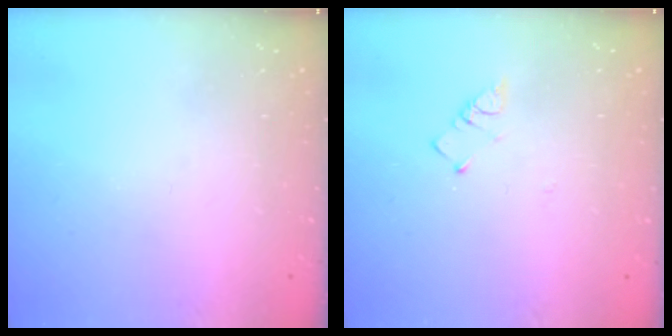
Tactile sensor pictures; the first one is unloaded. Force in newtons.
{"total": 2.6, "press": 2.6, "slide": 0.5}